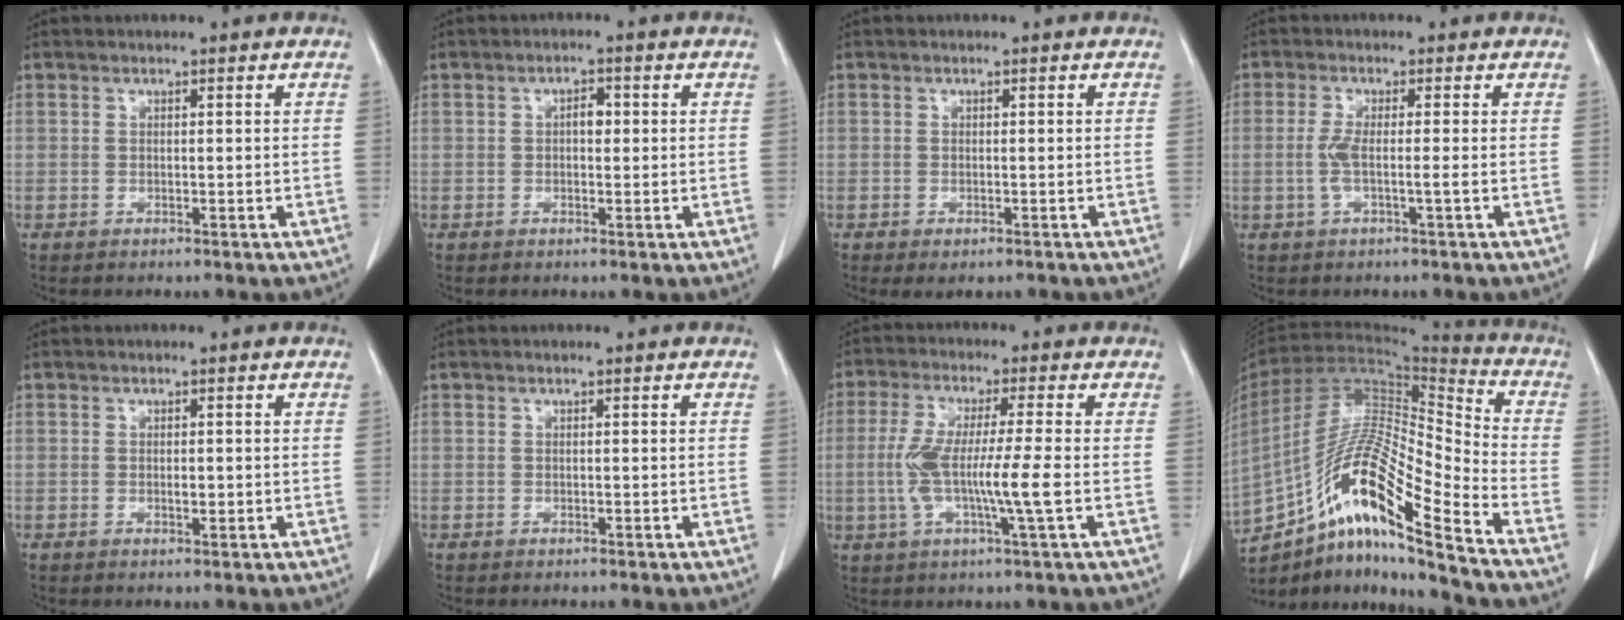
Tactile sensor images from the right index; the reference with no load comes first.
{"total": 2.0, "force": [0.2, 1.1, 1.7], "torque": [-0.024, 0.006, 0.000]}
{"total": 2.5, "force": [-1.8, 0.9, 1.5], "torque": [-0.020, -0.005, -0.021]}
{"total": 2.9, "force": [-0.6, -0.1, 2.9], "torque": [-0.065, 0.000, -0.014]}
{"total": 1.1, "force": [-0.1, 0.5, 1.0], "torque": [-0.018, -0.001, -0.001]}
{"total": 0.0}
{"total": 9.5, "force": [-1.3, -0.1, 9.4], "torque": [-0.187, -0.006, -0.031]}
{"total": 17.9, "force": [-11.8, 0.7, 13.4], "torque": [-0.267, 0.003, -0.215]}